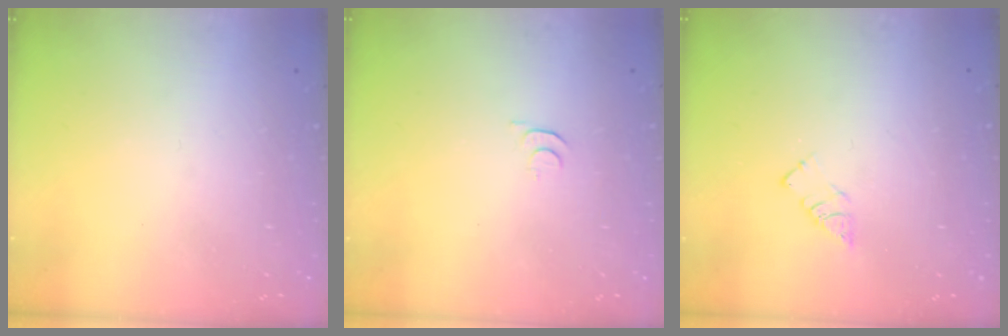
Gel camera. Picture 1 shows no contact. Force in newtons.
{"total": 3.5, "press": 3.5, "slide": 0.5}
{"total": 3.3, "press": 3.3, "slide": 0.3}